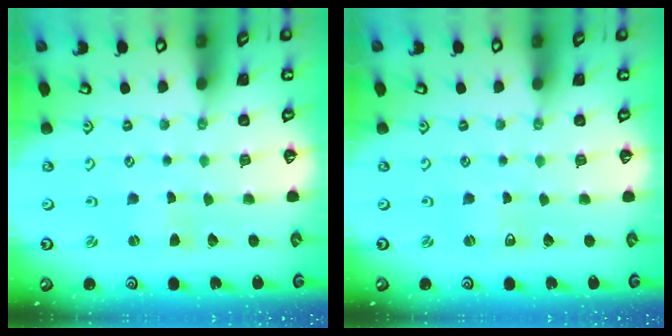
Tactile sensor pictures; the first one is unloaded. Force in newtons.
{"total": 2.0, "press": 2.0, "slide": 0.4}